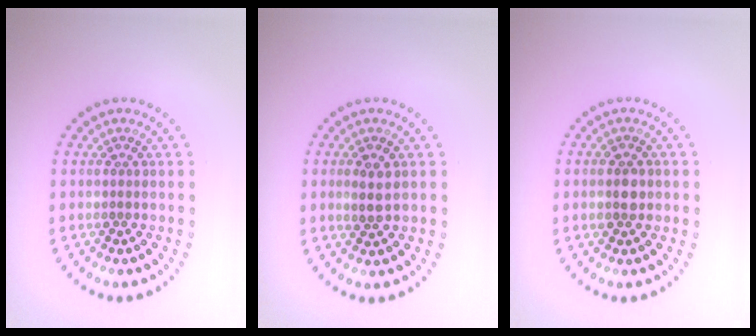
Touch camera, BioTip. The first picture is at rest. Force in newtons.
{"total": 2.0, "press": 1.8, "slide": 0.8}
{"total": 2.0, "press": 2.0, "slide": 0.2}